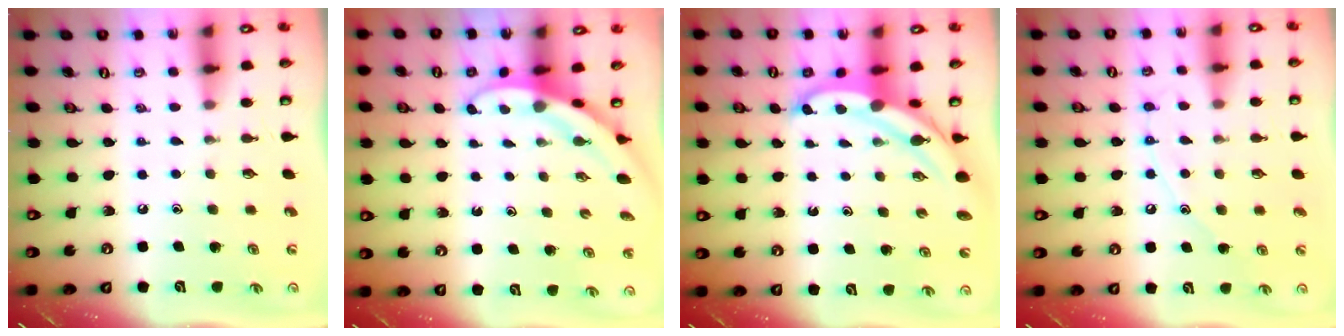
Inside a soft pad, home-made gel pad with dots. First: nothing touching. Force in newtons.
{"total": 4.1, "press": 4.1, "slide": 0.2}
{"total": 5.6, "press": 5.6, "slide": 0.3}
{"total": 8.7, "press": 8.7, "slide": 0.9}